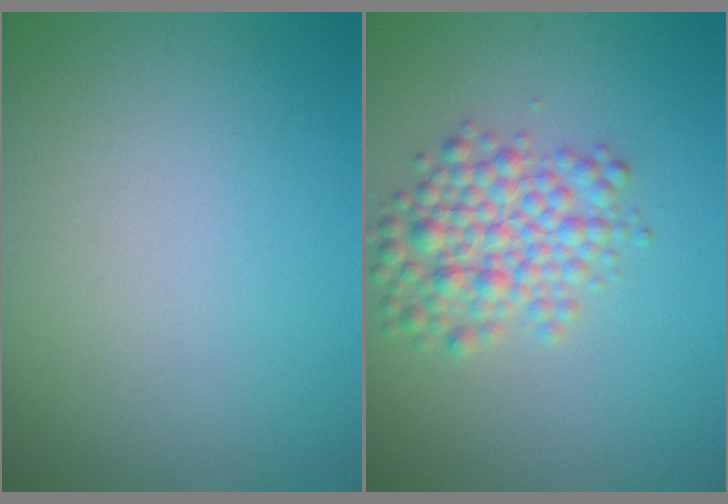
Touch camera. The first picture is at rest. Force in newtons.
{"total": 4.4, "press": 4.3, "slide": 0.2}